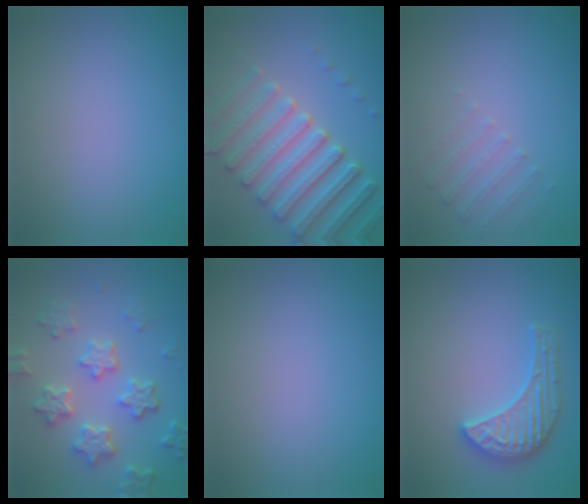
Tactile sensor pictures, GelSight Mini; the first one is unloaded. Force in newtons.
{"total": 6.3, "press": 5.5, "slide": 3.1}
{"total": 1.3, "press": 0.9, "slide": 1.0}
{"total": 4.7, "press": 4.1, "slide": 2.3}
{"total": 0.0}
{"total": 3.7, "press": 3.7, "slide": 0.3}